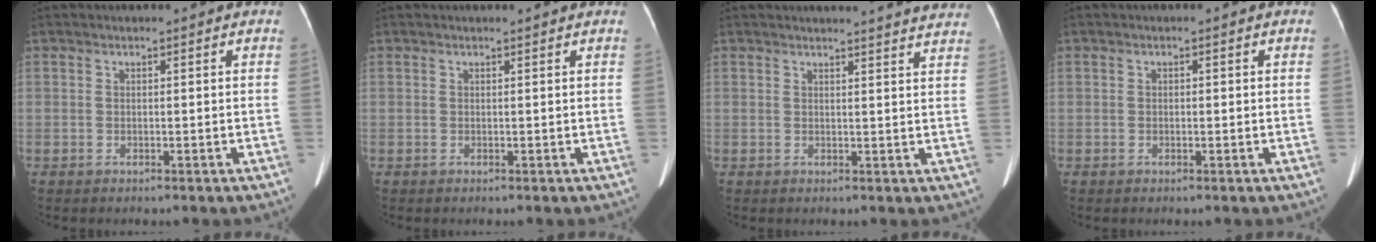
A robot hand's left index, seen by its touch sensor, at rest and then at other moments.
{"total": 0.8, "force": [0.8, 0.0, 0.2], "torque": [-0.010, 0.002, 0.007]}
{"total": 10.8, "force": [10.5, 0.0, 2.2], "torque": [-0.015, -0.038, 0.094]}
{"total": 0.5, "force": [-0.2, 0.3, 0.4], "torque": [-0.008, 0.000, -0.001]}